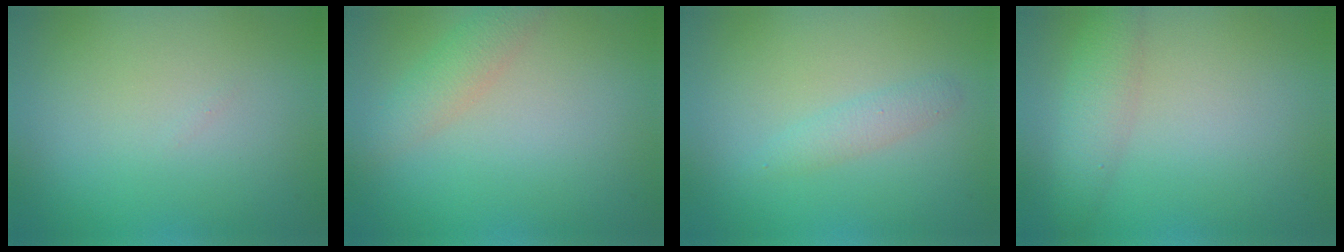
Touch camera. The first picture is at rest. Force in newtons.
{"total": 2.3, "press": 2.3, "slide": 0.0}
{"total": 1.5, "press": 1.5, "slide": 0.0}
{"total": 2.8, "press": 2.8, "slide": 0.1}